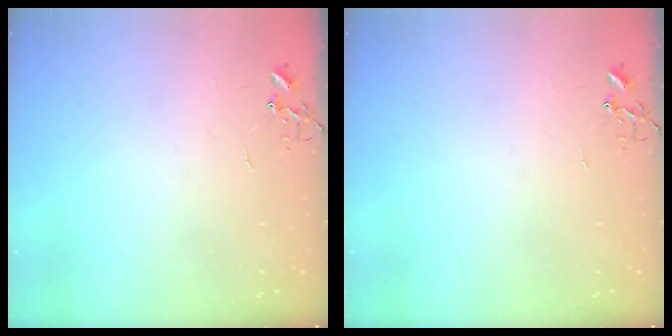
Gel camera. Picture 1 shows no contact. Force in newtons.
{"total": 0.0}